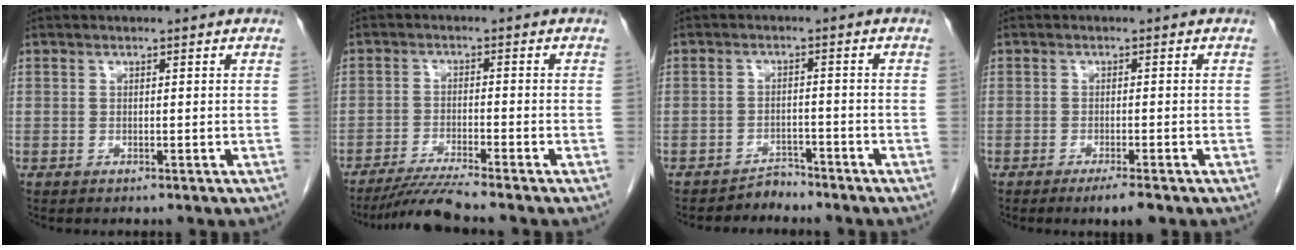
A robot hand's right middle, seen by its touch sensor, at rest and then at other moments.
{"total": 5.3, "force": [-4.6, -1.6, 1.9], "torque": [-0.037, -0.024, -0.090]}
{"total": 2.4, "force": [-2.3, 0.5, -0.4], "torque": [0.008, -0.004, -0.037]}
{"total": 2.8, "force": [-2.0, 0.2, 2.0], "torque": [-0.032, -0.005, -0.030]}